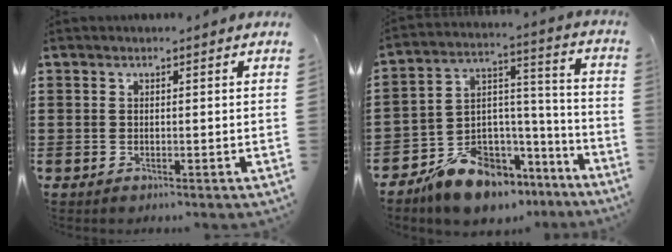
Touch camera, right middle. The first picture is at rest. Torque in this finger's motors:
{"motor_torque": [0.69, -0.55, 0.32, 0.21]}